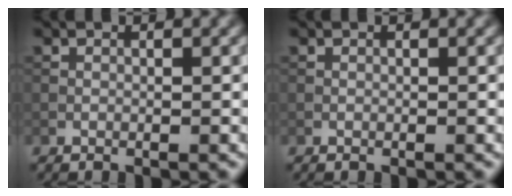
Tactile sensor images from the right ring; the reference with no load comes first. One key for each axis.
{"total": 0.0}